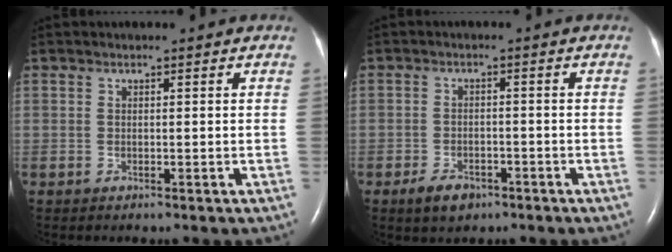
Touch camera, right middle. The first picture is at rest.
{"total": 4.0, "force": [-2.6, 2.2, 2.0], "torque": [-0.043, -0.001, -0.036]}